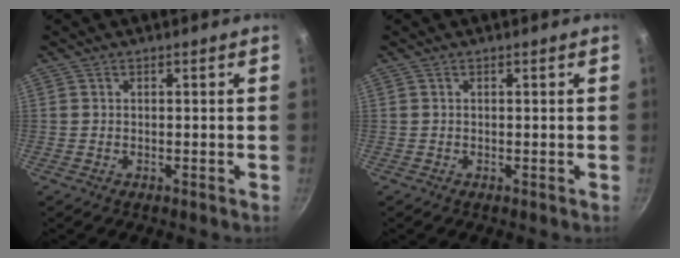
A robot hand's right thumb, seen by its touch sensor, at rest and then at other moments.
{"total": 0.0}